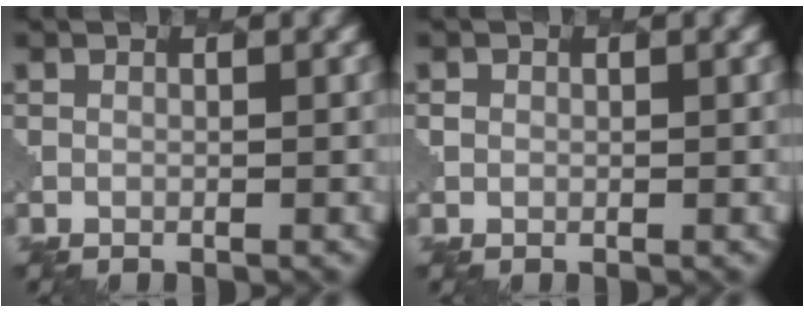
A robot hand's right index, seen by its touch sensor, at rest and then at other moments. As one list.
[{"total": 0.6, "force": [0.1, 0.5, -0.2], "torque": [0.005, 0.000, -0.003]}]